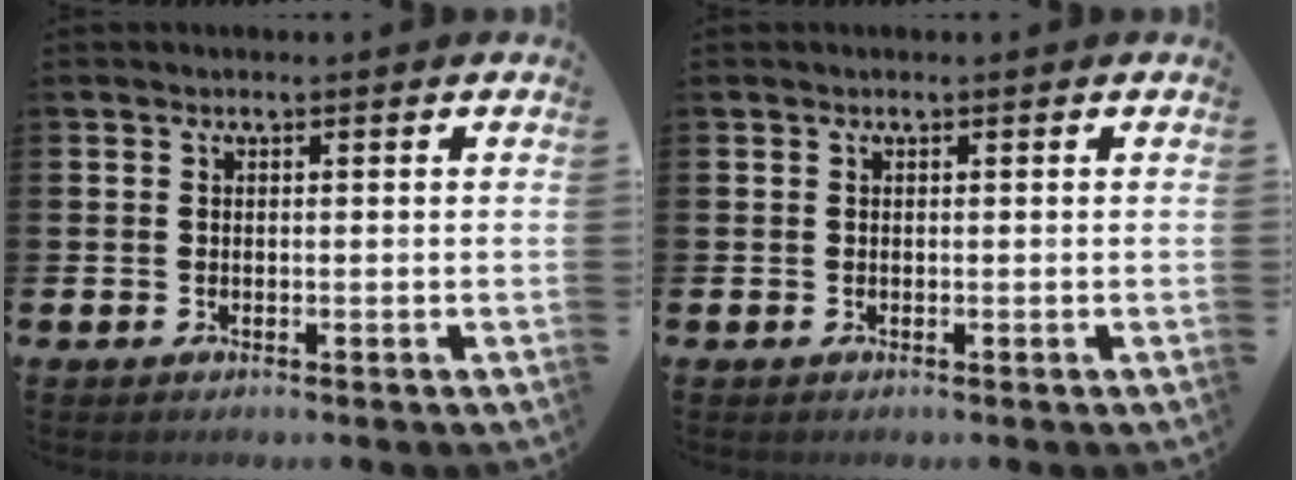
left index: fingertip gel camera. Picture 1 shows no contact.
{"total": 0.0}